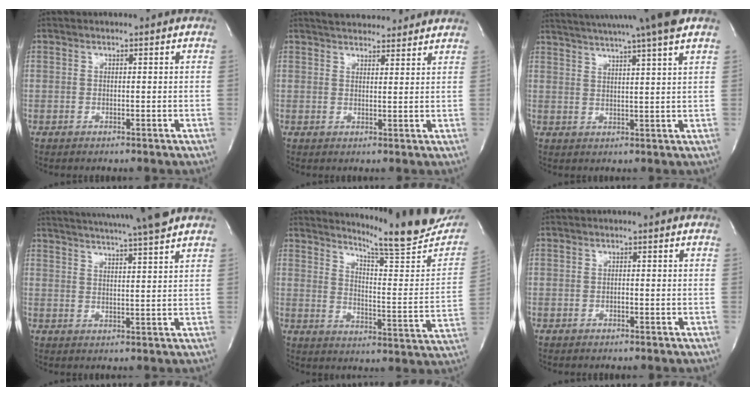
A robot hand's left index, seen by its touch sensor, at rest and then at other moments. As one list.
[{"total": 9.8, "force": [9.1, 2.1, 3.1], "torque": [-0.043, 0.020, 0.117]}, {"total": 16.5, "force": [14.0, -1.3, 8.6], "torque": [-0.151, 0.004, 0.190]}, {"total": 15.0, "force": [13.3, -0.9, 6.8], "torque": [-0.121, -0.003, 0.184]}, {"total": 19.4, "force": [18.1, 0.2, 6.8], "torque": [-0.102, -0.098, 0.231]}, {"total": 0.0}]